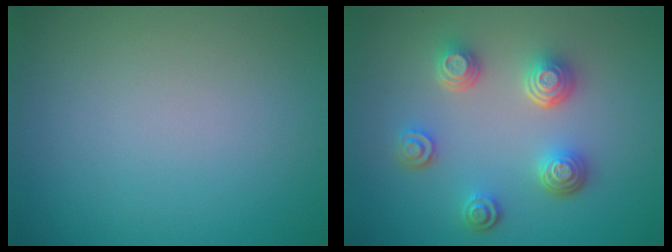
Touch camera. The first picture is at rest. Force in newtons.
{"total": 4.5, "press": 3.5, "slide": 2.8}